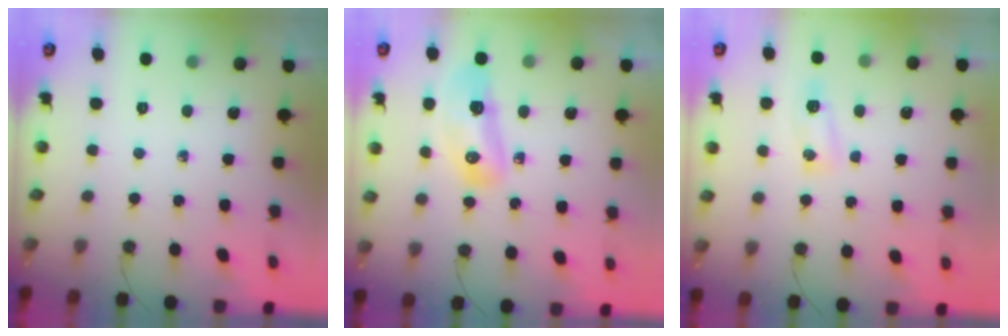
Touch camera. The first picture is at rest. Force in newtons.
{"total": 9.8, "press": 9.7, "slide": 1.4}
{"total": 16.3, "press": 7.0, "slide": 14.8}